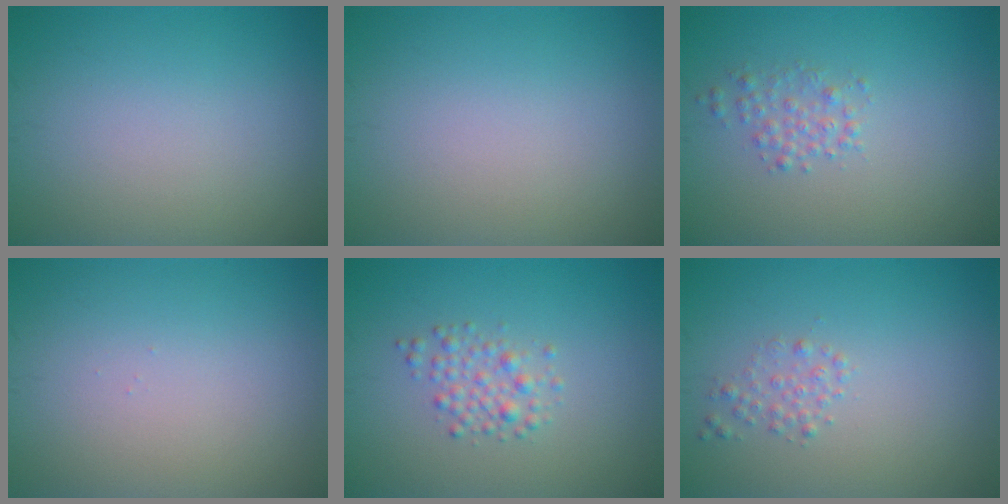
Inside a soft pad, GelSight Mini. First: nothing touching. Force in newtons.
{"total": 0.0}
{"total": 1.6, "press": 1.6, "slide": 0.0}
{"total": 0.0}
{"total": 2.1, "press": 2.1, "slide": 0.0}
{"total": 1.2, "press": 1.2, "slide": 0.0}